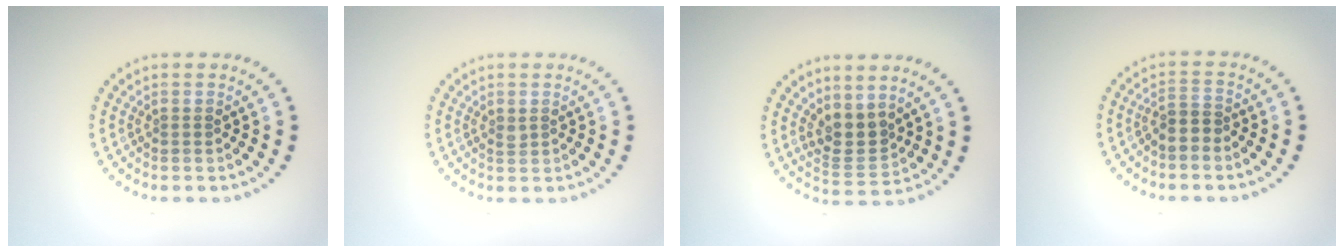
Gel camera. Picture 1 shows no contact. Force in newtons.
{"total": 0.6, "press": 0.5, "slide": 0.3}
{"total": 2.9, "press": 2.4, "slide": 1.6}
{"total": 1.5, "press": 1.1, "slide": 1.0}